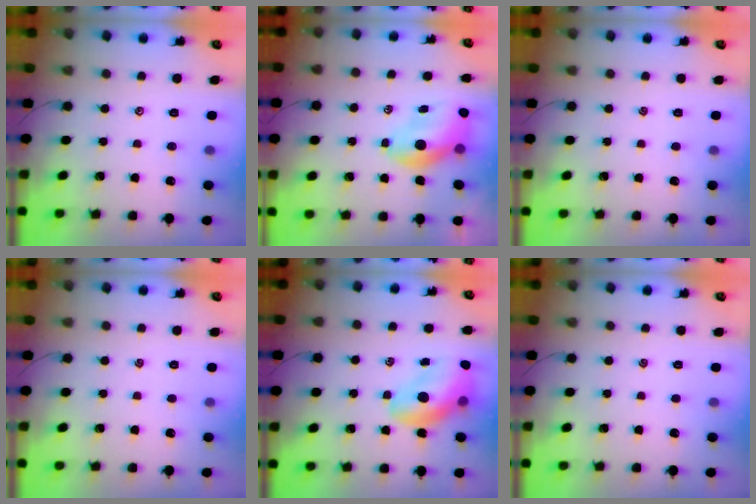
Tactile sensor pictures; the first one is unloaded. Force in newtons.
{"total": 7.4, "press": 7.2, "slide": 1.5}
{"total": 0.0}
{"total": 0.0}
{"total": 14.2, "press": 13.6, "slide": 4.1}
{"total": 0.0}